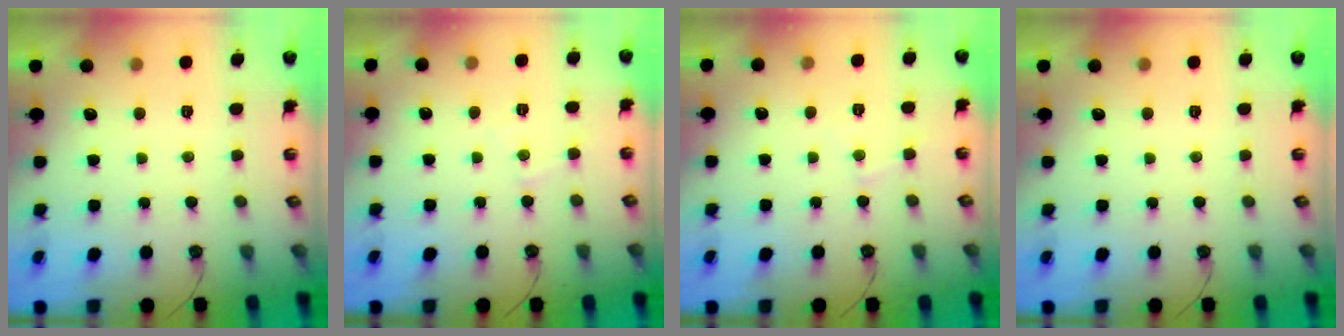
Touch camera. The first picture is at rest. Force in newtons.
{"total": 5.0, "press": 4.9, "slide": 0.7}
{"total": 5.8, "press": 5.7, "slide": 0.8}
{"total": 0.0}